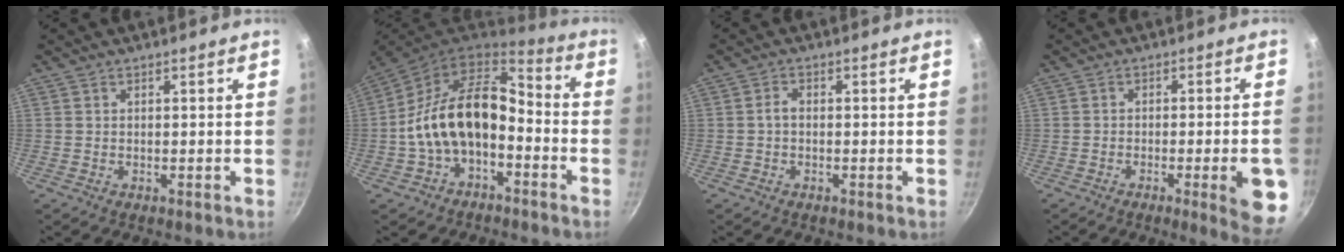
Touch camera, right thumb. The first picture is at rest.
{"total": 16.5, "force": [-3.5, 10.3, 12.5], "torque": [-0.205, 0.057, -0.072]}
{"total": 1.7, "force": [-0.3, 1.0, 1.3], "torque": [-0.025, 0.011, -0.008]}
{"total": 9.6, "force": [-3.2, 1.7, 8.9], "torque": [-0.094, 0.011, -0.040]}